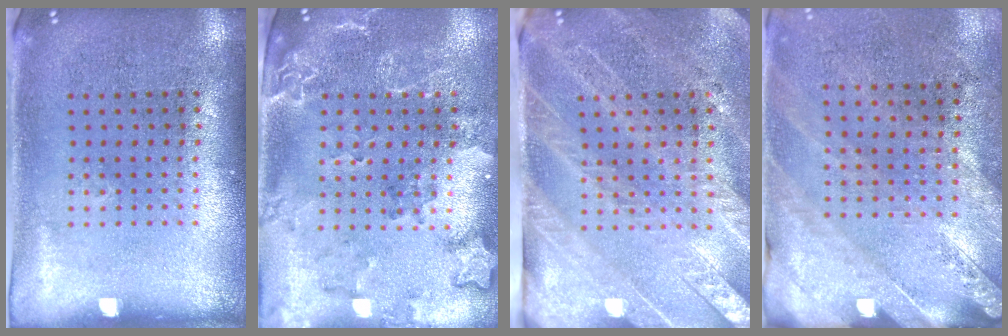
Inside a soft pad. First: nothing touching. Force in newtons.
{"total": 2.2, "press": 1.9, "slide": 1.1}
{"total": 3.4, "press": 2.9, "slide": 1.7}
{"total": 2.5, "press": 2.0, "slide": 1.5}